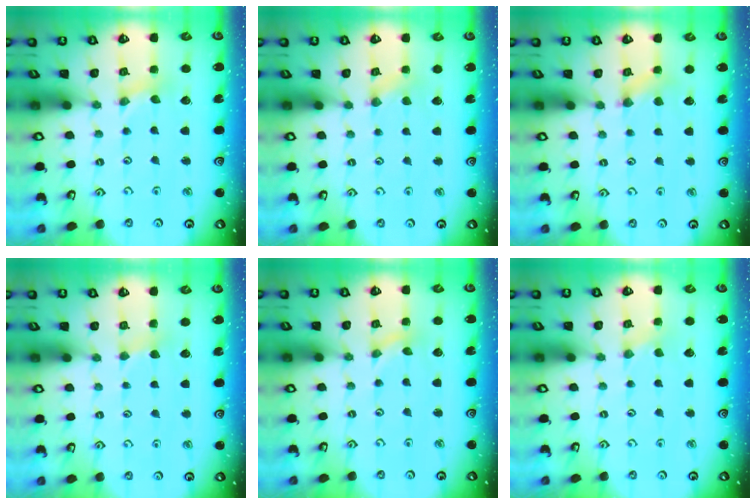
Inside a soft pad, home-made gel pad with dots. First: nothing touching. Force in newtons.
{"total": 1.8, "press": 1.8, "slide": 0.3}
{"total": 3.3, "press": 3.3, "slide": 0.4}
{"total": 2.5, "press": 2.4, "slide": 0.4}
{"total": 0.0}
{"total": 0.0}